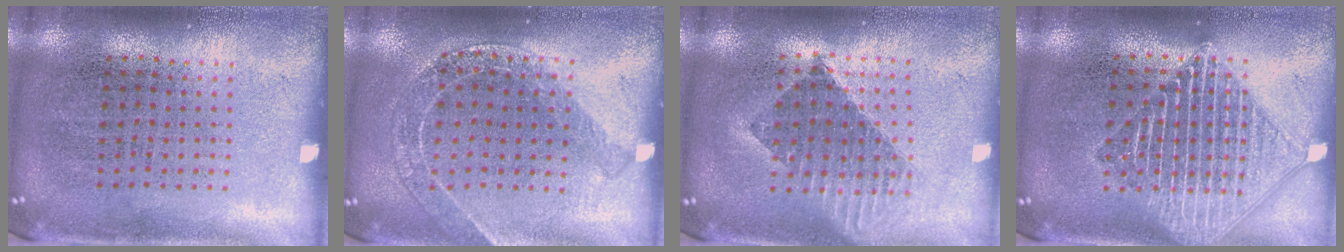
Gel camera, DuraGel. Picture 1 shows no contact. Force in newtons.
{"total": 1.4, "press": 1.4, "slide": 0.3}
{"total": 1.5, "press": 1.3, "slide": 0.8}
{"total": 3.0, "press": 3.0, "slide": 0.4}